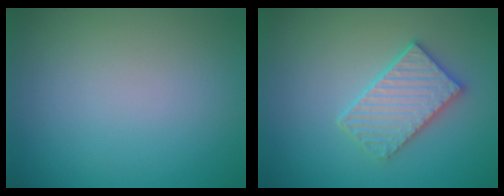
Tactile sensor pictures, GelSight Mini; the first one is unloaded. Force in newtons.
{"total": 3.4, "press": 3.3, "slide": 0.8}